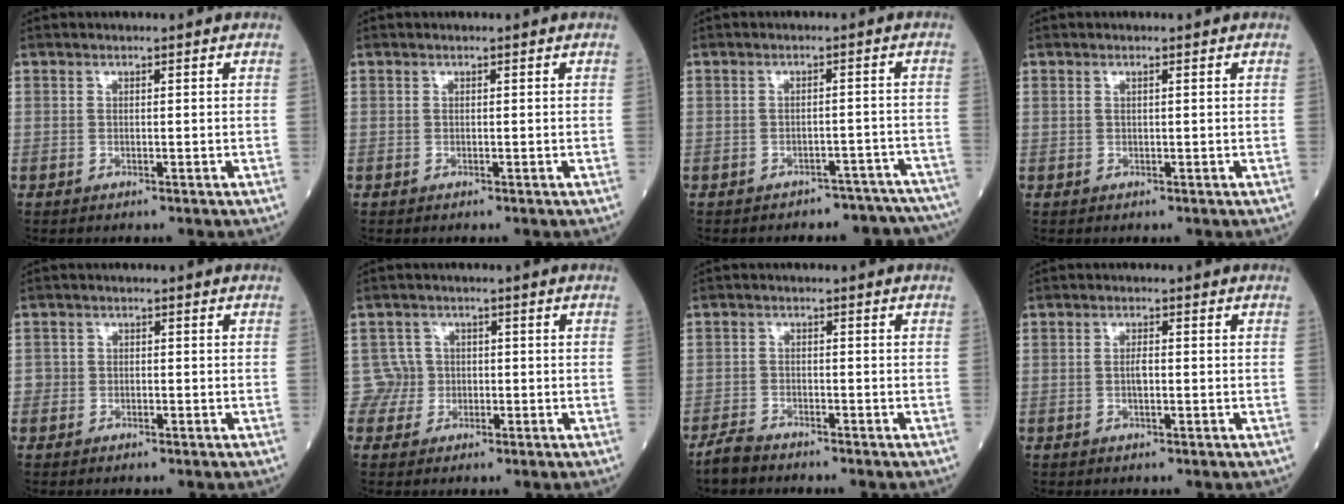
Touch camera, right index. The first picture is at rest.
{"total": 0.0}
{"total": 11.2, "force": [-10.4, 3.9, 1.2], "torque": [0.005, 0.020, -0.107]}
{"total": 0.5, "force": [0.2, 0.0, 0.5], "torque": [-0.014, 0.005, 0.004]}
{"total": 1.5, "force": [-0.6, 1.3, 0.5], "torque": [-0.001, 0.006, -0.012]}
{"total": 3.0, "force": [-0.4, 2.9, -0.6], "torque": [0.028, 0.011, -0.013]}
{"total": 2.9, "force": [-2.8, 0.5, 0.6], "torque": [-0.016, -0.006, -0.055]}
{"total": 1.9, "force": [-0.3, 0.5, 1.8], "torque": [-0.037, 0.002, -0.006]}